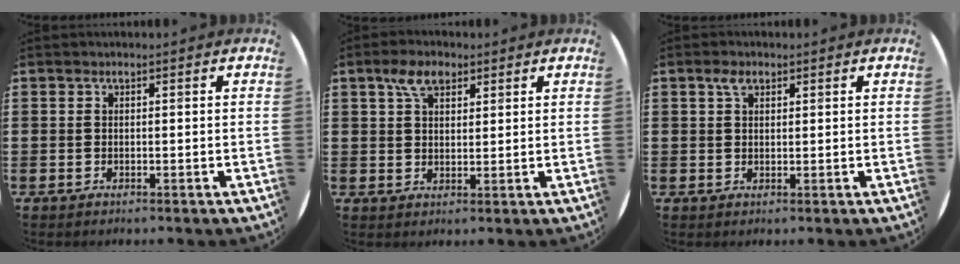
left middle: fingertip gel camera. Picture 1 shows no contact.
{"total": 4.0, "force": [2.7, 2.2, 2.1], "torque": [-0.032, 0.002, 0.045]}
{"total": 2.1, "force": [1.3, 1.3, 1.1], "torque": [-0.016, 0.002, 0.023]}